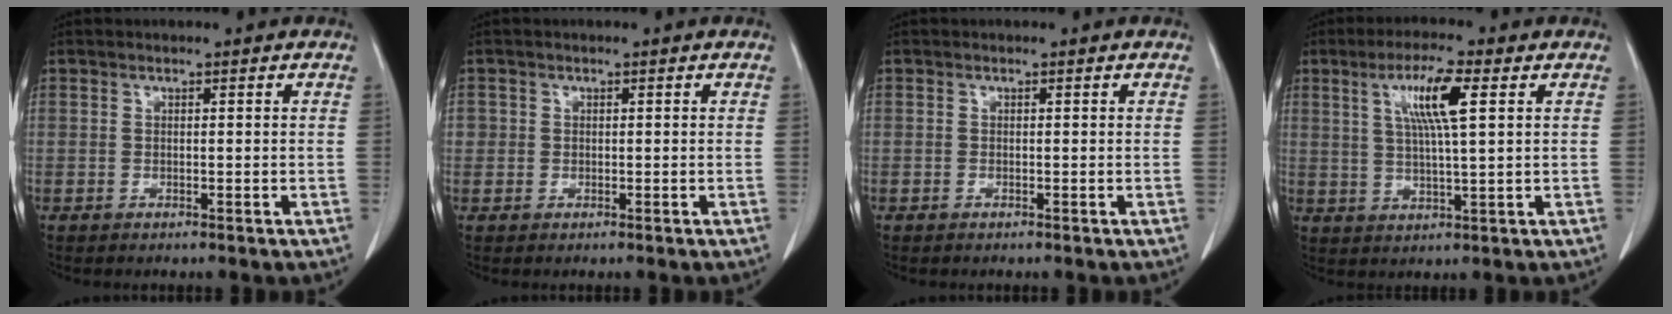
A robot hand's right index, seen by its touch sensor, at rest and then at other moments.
{"total": 1.2, "force": [0.1, 1.2, 0.1], "torque": [0.009, 0.004, -0.002]}
{"total": 0.0}
{"total": 8.0, "force": [2.8, 0.4, 7.5], "torque": [-0.141, 0.005, 0.051]}